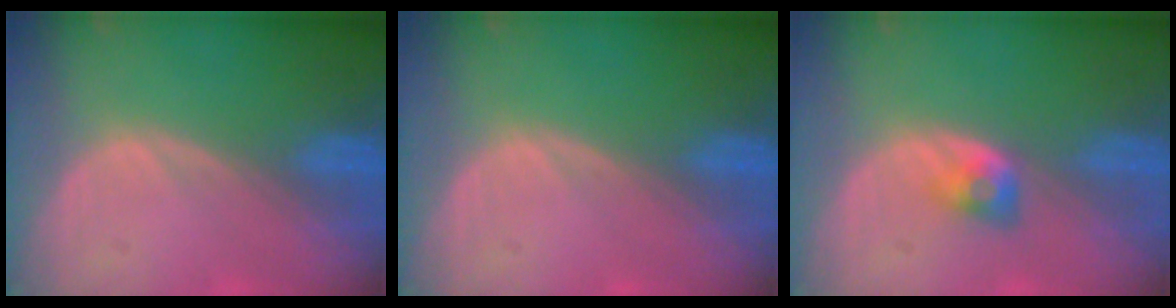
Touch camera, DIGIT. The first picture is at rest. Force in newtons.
{"total": 0.0}
{"total": 2.9, "press": 2.5, "slide": 1.5}